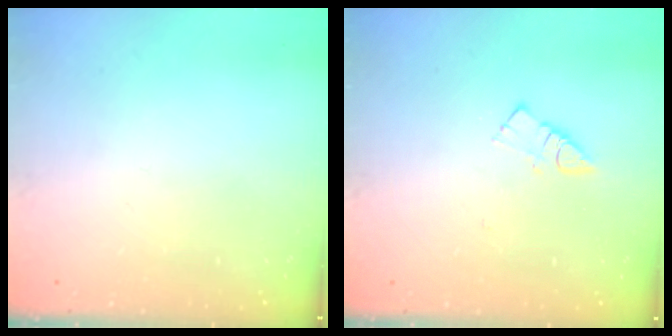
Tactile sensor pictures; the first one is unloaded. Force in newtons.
{"total": 3.9, "press": 3.9, "slide": 0.5}